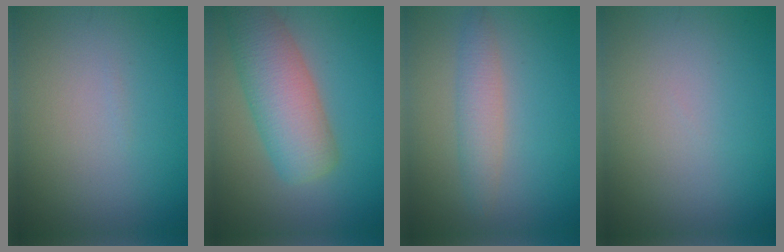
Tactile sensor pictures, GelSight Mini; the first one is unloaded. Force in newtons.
{"total": 6.8, "press": 6.8, "slide": 0.5}
{"total": 2.5, "press": 2.5, "slide": 0.0}
{"total": 0.0}